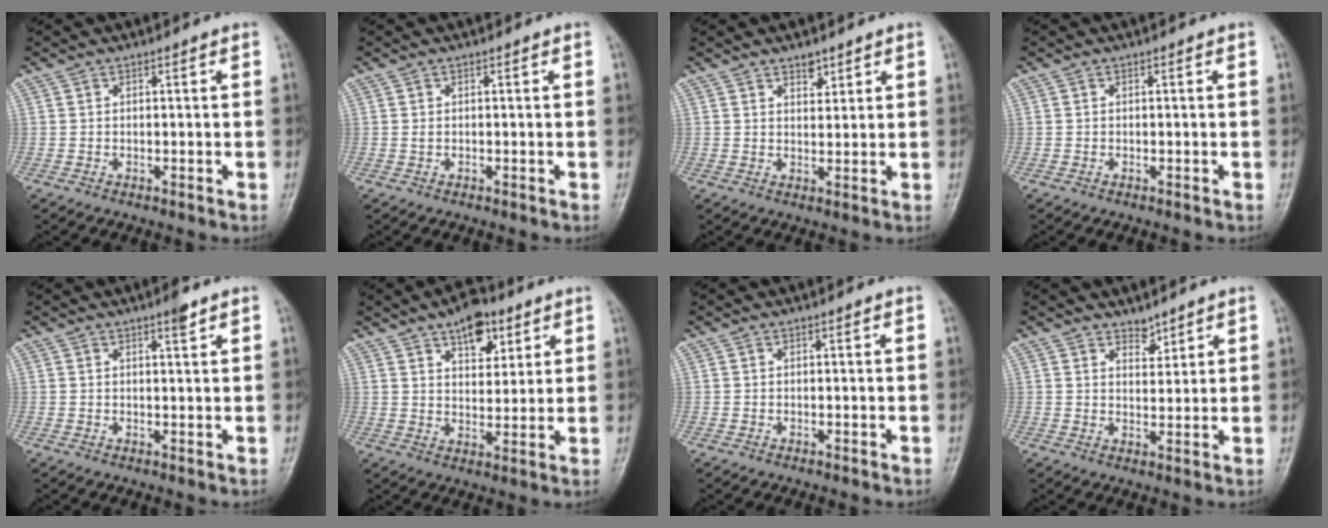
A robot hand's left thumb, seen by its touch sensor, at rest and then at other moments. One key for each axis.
{"total": 0.5, "fx": 0.2, "fy": 0.2, "fz": 0.4, "tx": -0.009, "ty": 0.001, "tz": 0.005}
{"total": 3.0, "fx": 2.2, "fy": 1.5, "fz": 1.4, "tx": -0.009, "ty": -0.015, "tz": 0.037}
{"total": 0.0}
{"total": 2.0, "fx": 1.4, "fy": 0.2, "fz": 1.4, "tx": -0.022, "ty": -0.009, "tz": 0.022}
{"total": 8.9, "fx": 5.2, "fy": 4.8, "fz": 5.4, "tx": -0.049, "ty": -0.024, "tz": 0.077}
{"total": 0.0}
{"total": 3.2, "fx": 2.7, "fy": 1.5, "fz": 0.9, "tx": 0.002, "ty": -0.022, "tz": 0.044}